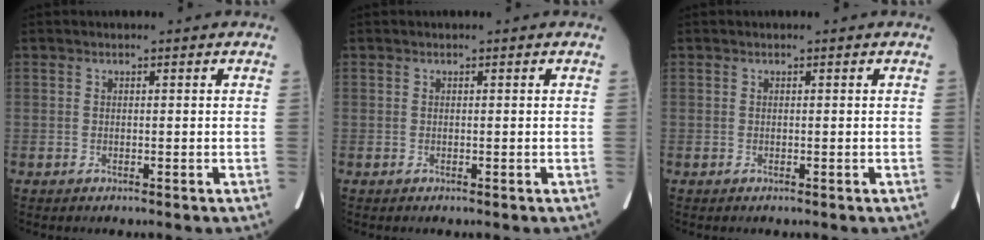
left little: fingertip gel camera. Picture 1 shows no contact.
{"total": 0.0}
{"total": 0.0}